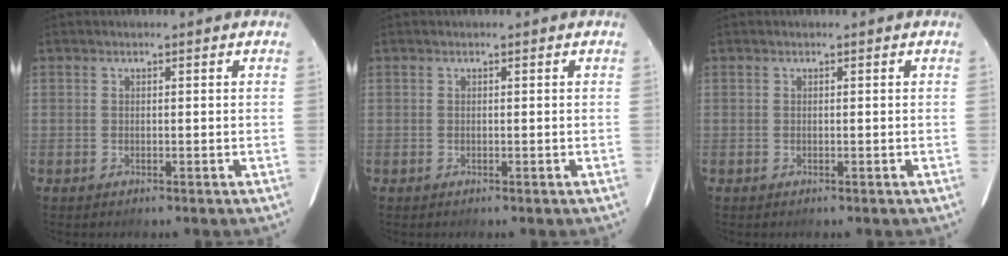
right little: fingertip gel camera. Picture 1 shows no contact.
{"total": 0.0}
{"total": 0.0}